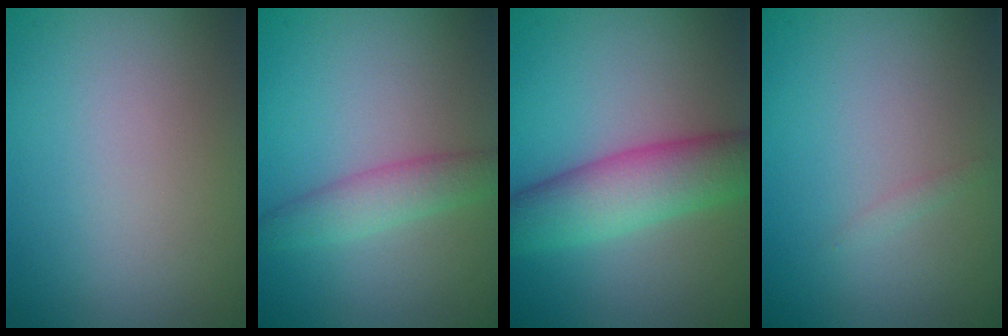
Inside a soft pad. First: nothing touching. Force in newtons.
{"total": 2.8, "press": 2.8, "slide": 0.1}
{"total": 6.3, "press": 6.3, "slide": 0.1}
{"total": 0.6, "press": 0.6, "slide": 0.0}